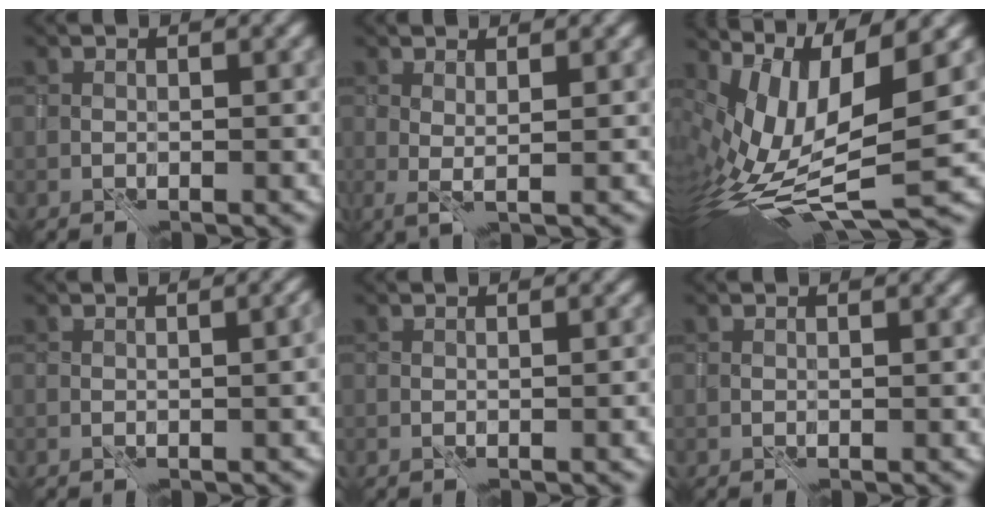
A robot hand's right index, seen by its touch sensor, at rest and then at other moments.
{"total": 1.7, "force": [1.4, 0.0, 0.9], "torque": [-0.014, -0.002, 0.023]}
{"total": 11.2, "force": [1.5, 3.7, 10.5], "torque": [-0.220, -0.007, 0.038]}
{"total": 3.8, "force": [-0.8, 1.7, 3.3], "torque": [-0.012, 0.003, 0.001]}
{"total": 1.3, "force": [-0.4, 0.3, 1.2], "torque": [-0.007, 0.007, 0.000]}
{"total": 0.0}